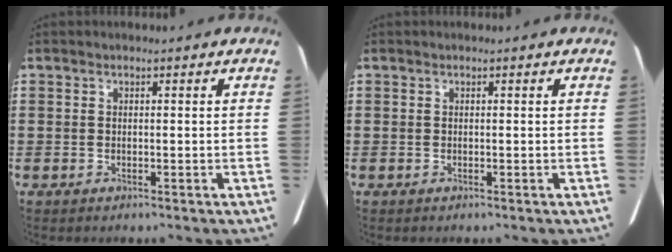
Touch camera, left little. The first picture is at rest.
{"total": 0.0}